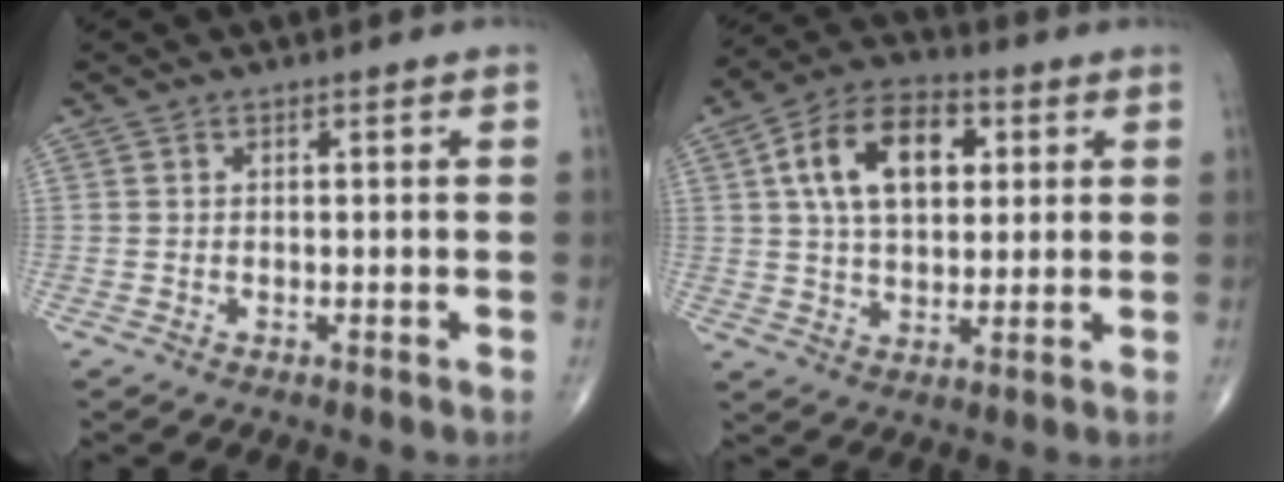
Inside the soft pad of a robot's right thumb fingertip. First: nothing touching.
{"total": 15.1, "force": [3.9, 9.2, 11.3], "torque": [-0.173, 0.009, 0.063]}